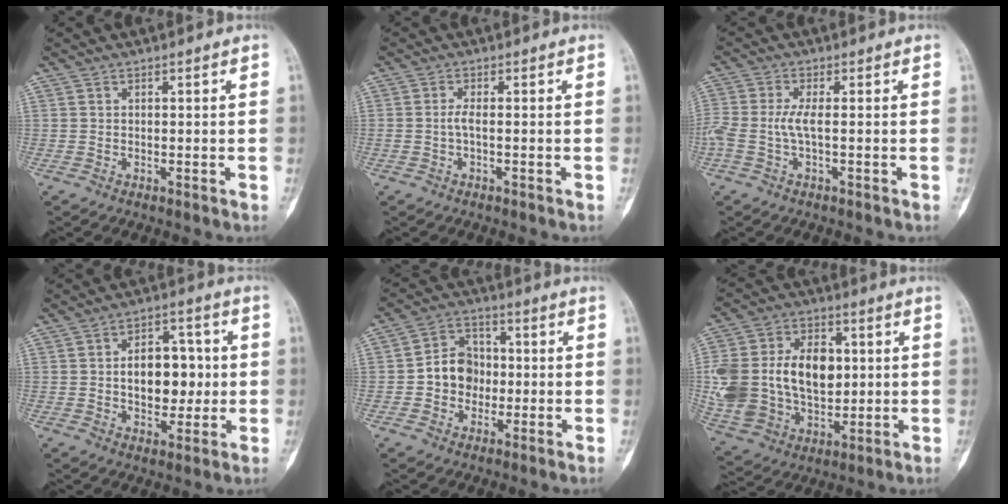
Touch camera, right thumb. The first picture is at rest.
{"total": 1.6, "force": [-0.3, 0.4, 1.5], "torque": [-0.035, 0.000, -0.007]}
{"total": 4.3, "force": [-0.6, 1.2, 4.1], "torque": [-0.120, 0.005, -0.016]}
{"total": 11.6, "force": [0.2, 7.4, 8.9], "torque": [-0.090, 0.014, 0.005]}
{"total": 9.0, "force": [-0.9, 7.7, 4.7], "torque": [-0.043, 0.027, -0.025]}
{"total": 24.3, "force": [1.7, 16.7, 17.6], "torque": [-0.353, 0.008, 0.051]}